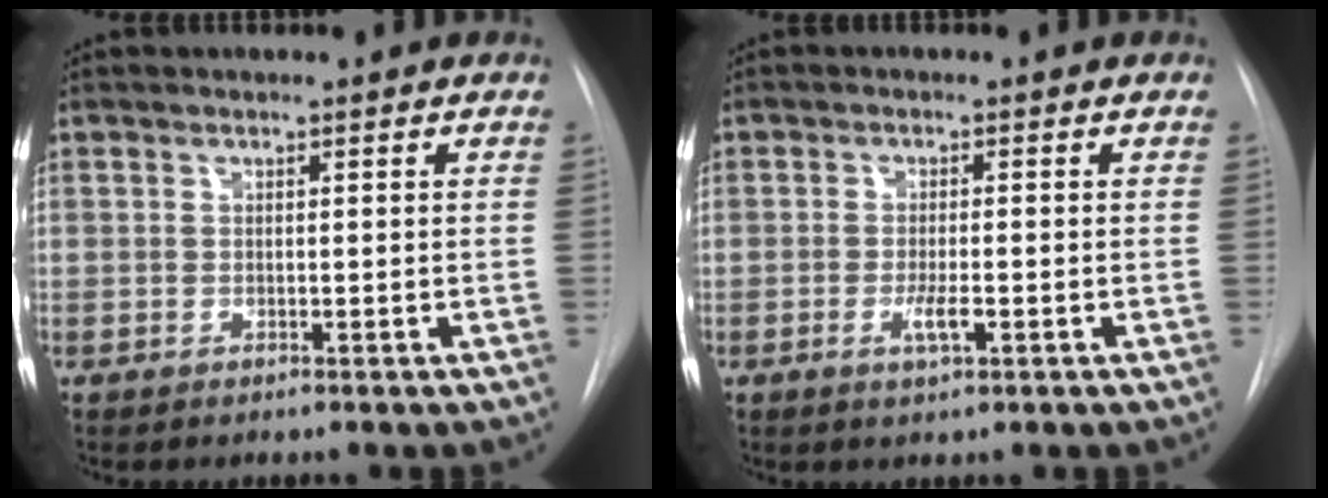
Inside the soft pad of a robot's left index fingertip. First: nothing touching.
{"total": 2.7, "force": [-1.0, 0.4, 2.5], "torque": [-0.048, -0.003, -0.014]}